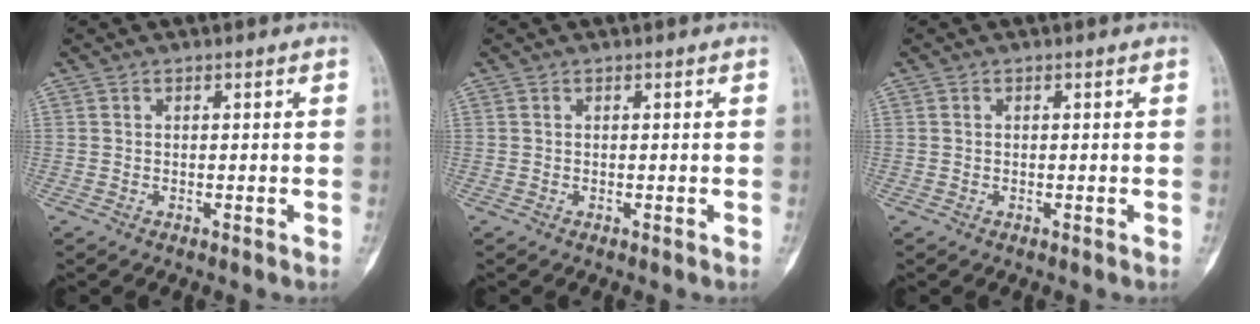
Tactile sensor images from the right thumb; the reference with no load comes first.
{"total": 0.0}
{"total": 0.0}